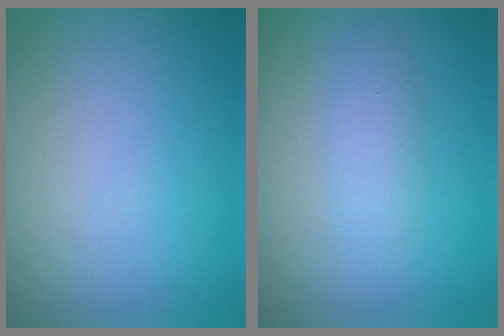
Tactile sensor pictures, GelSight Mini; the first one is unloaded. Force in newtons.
{"total": 1.9, "press": 1.9, "slide": 0.1}